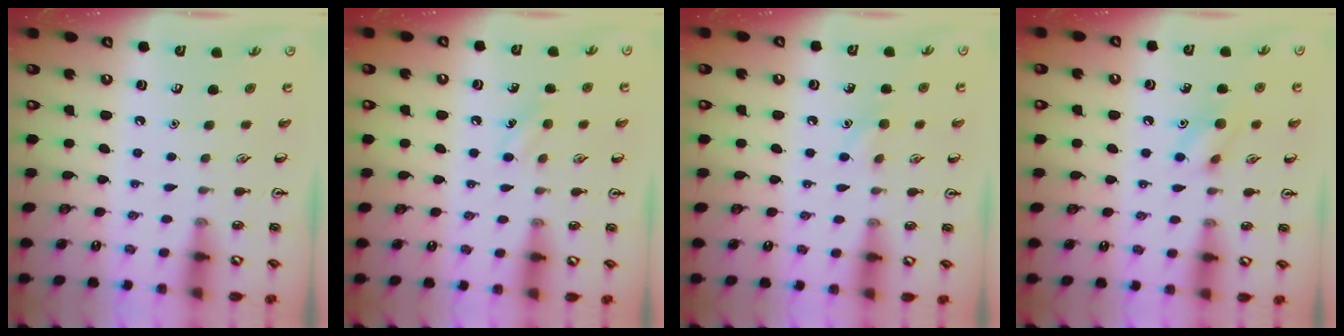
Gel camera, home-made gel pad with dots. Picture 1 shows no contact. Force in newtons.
{"total": 6.5, "press": 6.1, "slide": 2.0}
{"total": 5.7, "press": 5.5, "slide": 1.5}
{"total": 8.2, "press": 8.1, "slide": 1.5}